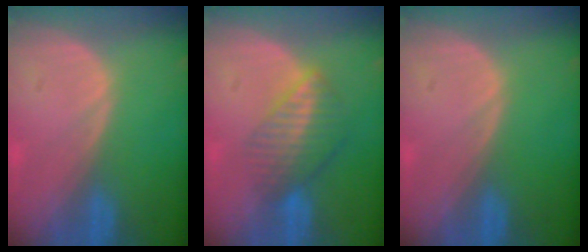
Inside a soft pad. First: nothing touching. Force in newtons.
{"total": 6.7, "press": 5.8, "slide": 3.4}
{"total": 0.0}